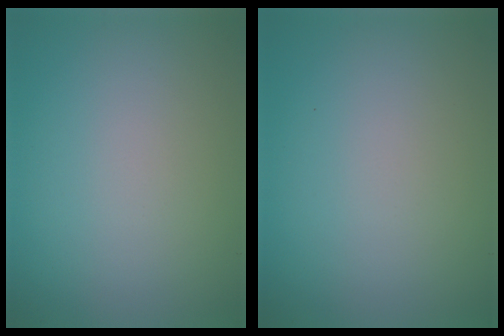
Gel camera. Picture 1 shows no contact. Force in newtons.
{"total": 0.0}